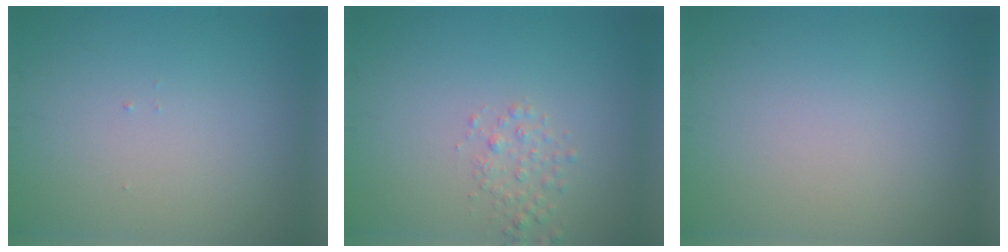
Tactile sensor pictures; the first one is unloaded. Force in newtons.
{"total": 1.5, "press": 1.5, "slide": 0.1}
{"total": 0.0}